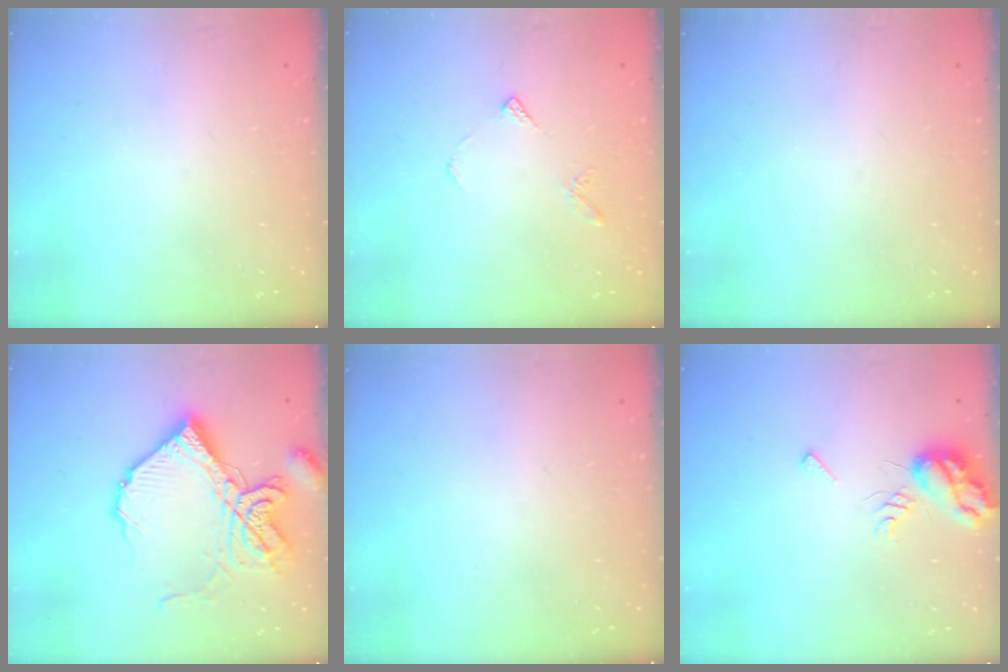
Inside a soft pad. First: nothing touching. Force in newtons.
{"total": 5.1, "press": 5.1, "slide": 0.6}
{"total": 0.0}
{"total": 19.3, "press": 19.2, "slide": 1.9}
{"total": 0.0}
{"total": 8.1, "press": 8.0, "slide": 1.0}